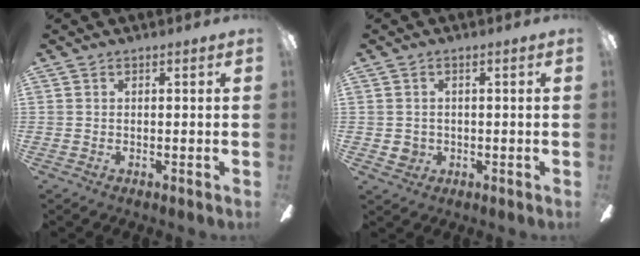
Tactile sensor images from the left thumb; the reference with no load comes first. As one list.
[{"total": 2.6, "force": [-0.2, 2.5, 0.6], "torque": [-0.006, 0.001, -0.006]}]